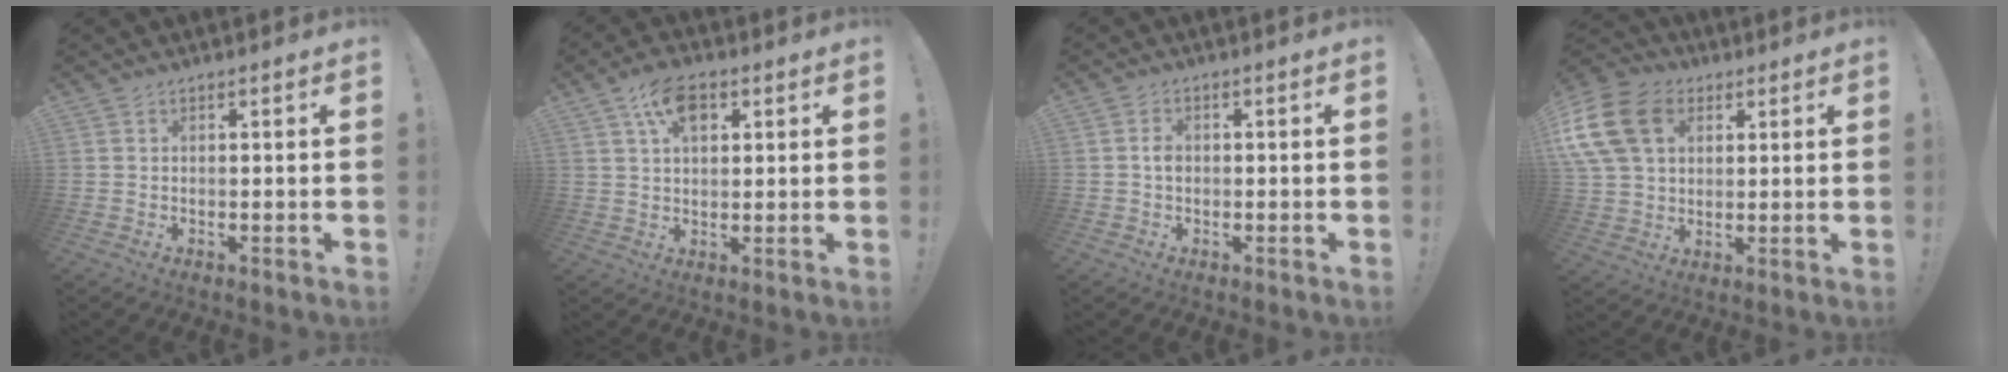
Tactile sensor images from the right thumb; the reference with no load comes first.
{"total": 9.3, "force": [4.0, 5.3, 6.4], "torque": [-0.107, -0.001, 0.076]}
{"total": 2.8, "force": [-0.6, 2.3, 1.5], "torque": [-0.011, 0.002, -0.014]}
{"total": 17.8, "force": [5.5, 13.2, 10.6], "torque": [-0.216, -0.010, 0.106]}